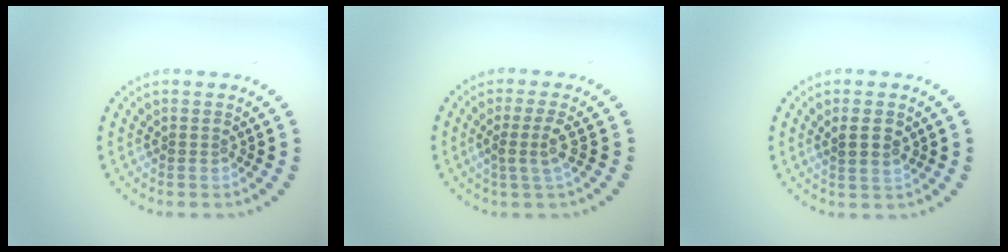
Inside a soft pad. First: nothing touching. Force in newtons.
{"total": 2.2, "press": 1.6, "slide": 1.5}
{"total": 2.3, "press": 2.2, "slide": 0.7}